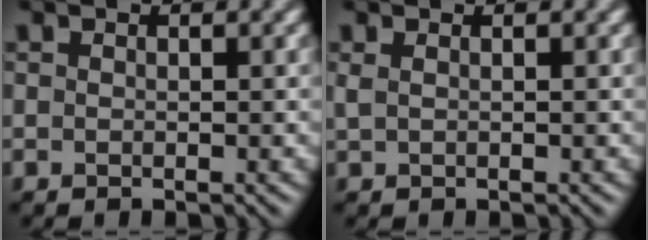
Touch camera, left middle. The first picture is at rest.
{"total": 0.8, "force": [0.4, 0.3, 0.6], "torque": [-0.014, 0.004, 0.008]}